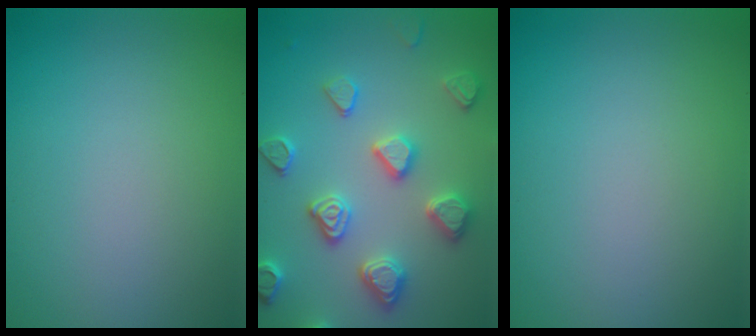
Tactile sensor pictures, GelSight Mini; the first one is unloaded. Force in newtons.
{"total": 4.6, "press": 4.4, "slide": 1.3}
{"total": 0.0}